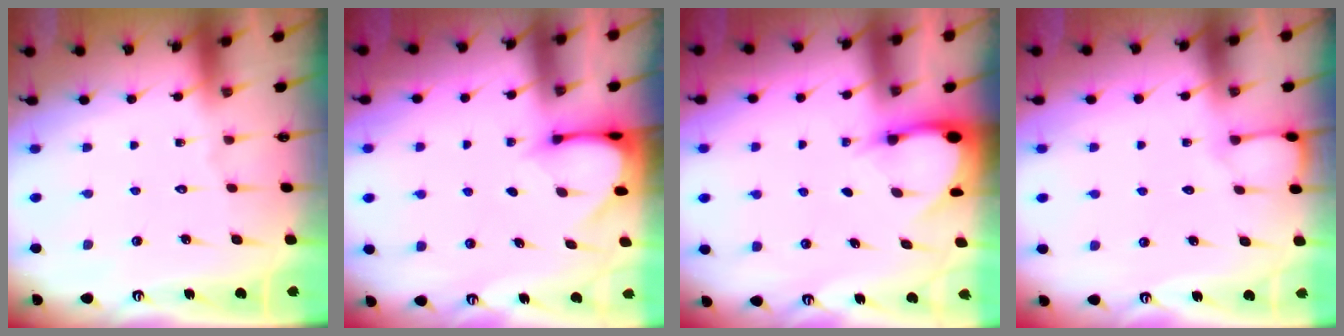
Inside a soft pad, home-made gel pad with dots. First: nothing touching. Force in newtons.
{"total": 3.0, "press": 3.0, "slide": 0.3}
{"total": 3.3, "press": 3.3, "slide": 0.3}
{"total": 2.9, "press": 2.9, "slide": 0.3}